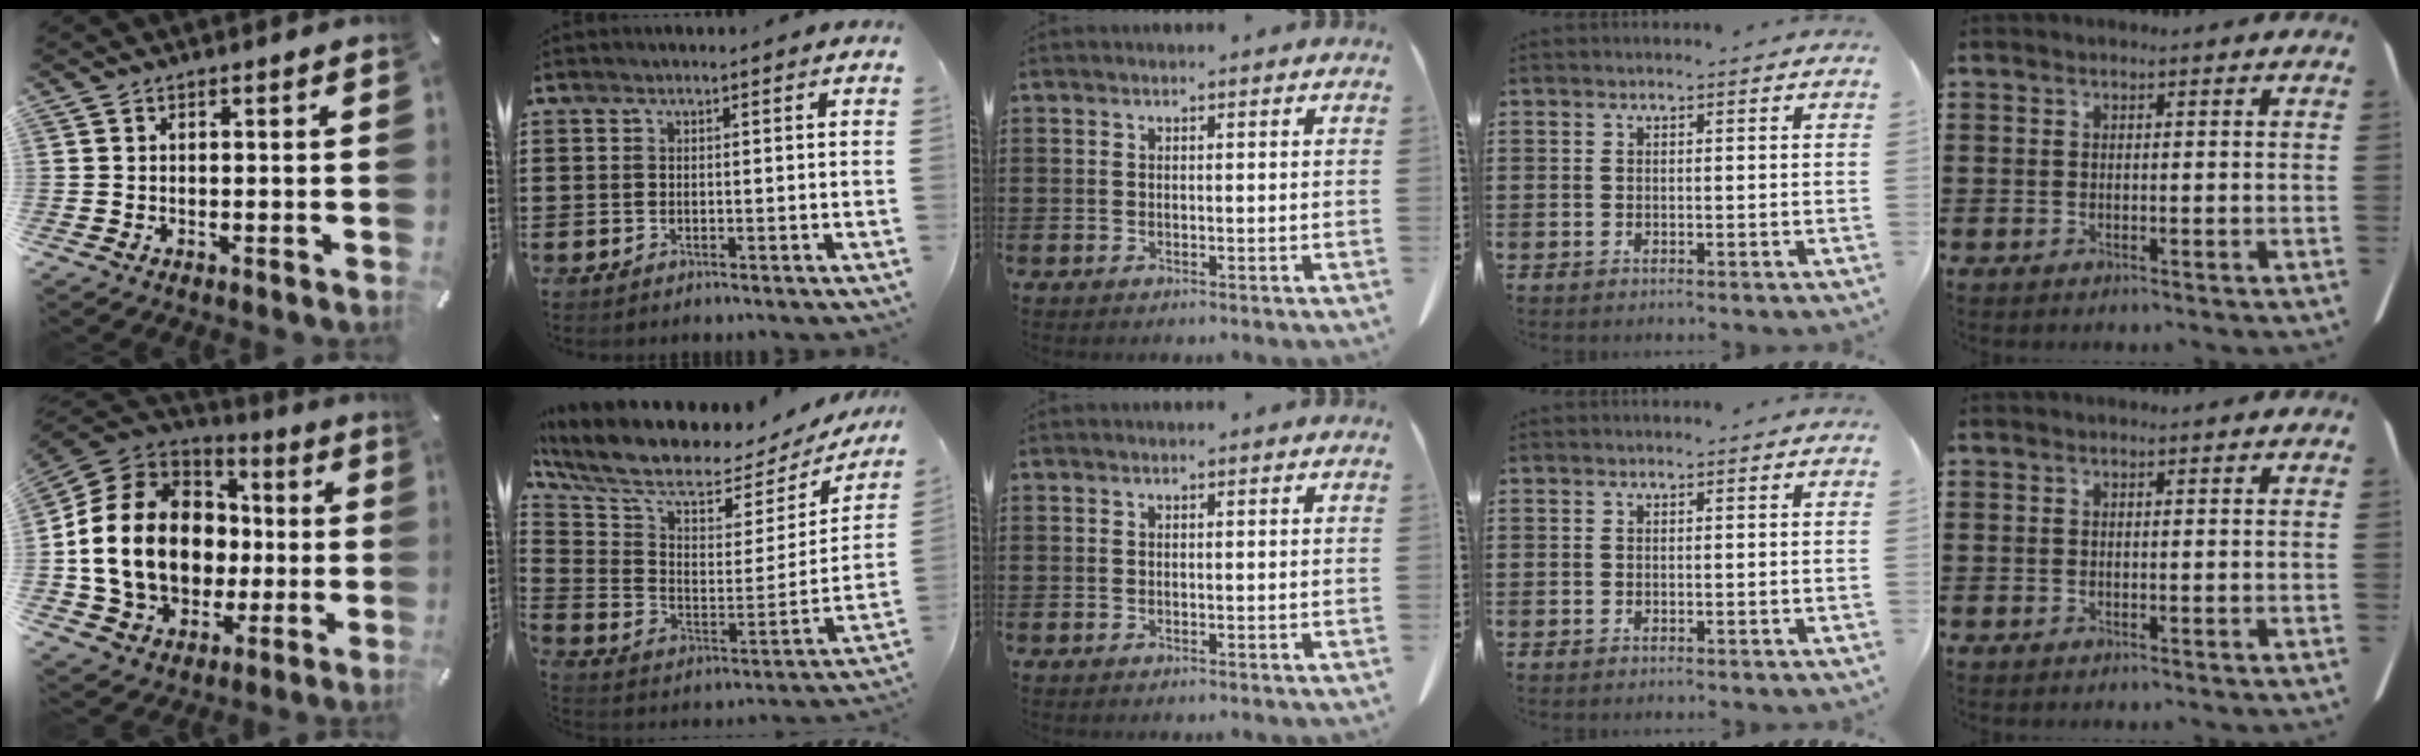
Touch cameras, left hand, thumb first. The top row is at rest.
{"thumb": {"total": 20.3, "force": [-0.9, 16.1, 12.2], "torque": [-0.281, 0.008, -0.009]}, "index": {"total": 8.5, "force": [6.9, 2.0, 4.6], "torque": [-0.122, -0.057, 0.119]}}